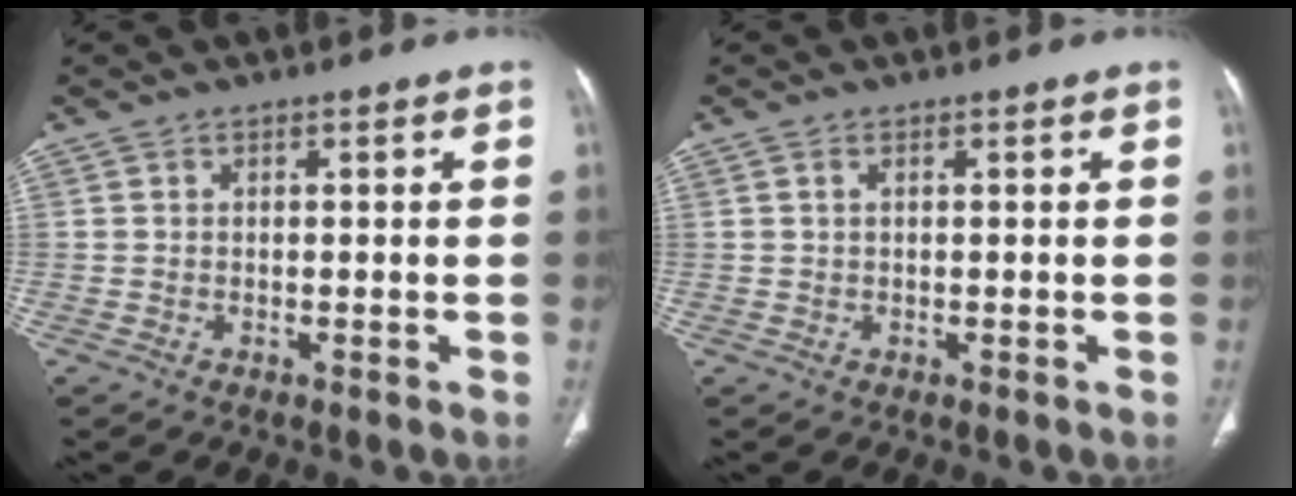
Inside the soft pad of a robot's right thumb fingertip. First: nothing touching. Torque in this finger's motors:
{"motor_torque": [-0.67, -0.02, -0.54, -0.09, -0.03]}